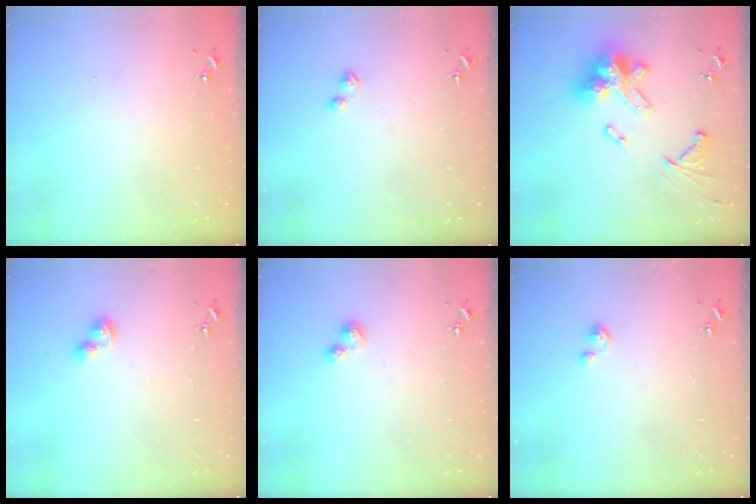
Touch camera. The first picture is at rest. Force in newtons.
{"total": 3.0, "press": 3.0, "slide": 0.5}
{"total": 20.8, "press": 20.7, "slide": 2.2}
{"total": 3.7, "press": 3.7, "slide": 0.6}
{"total": 4.2, "press": 4.1, "slide": 0.7}
{"total": 1.9, "press": 1.9, "slide": 0.1}